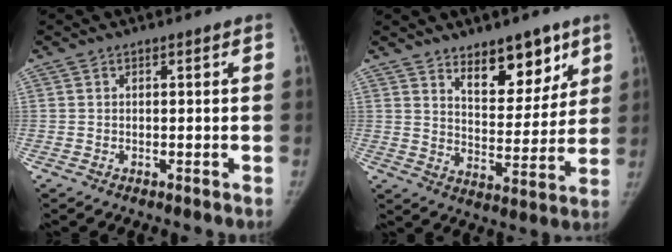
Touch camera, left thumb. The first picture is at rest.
{"total": 12.0, "force": [7.7, 5.9, 7.0], "torque": [-0.057, -0.056, 0.125]}